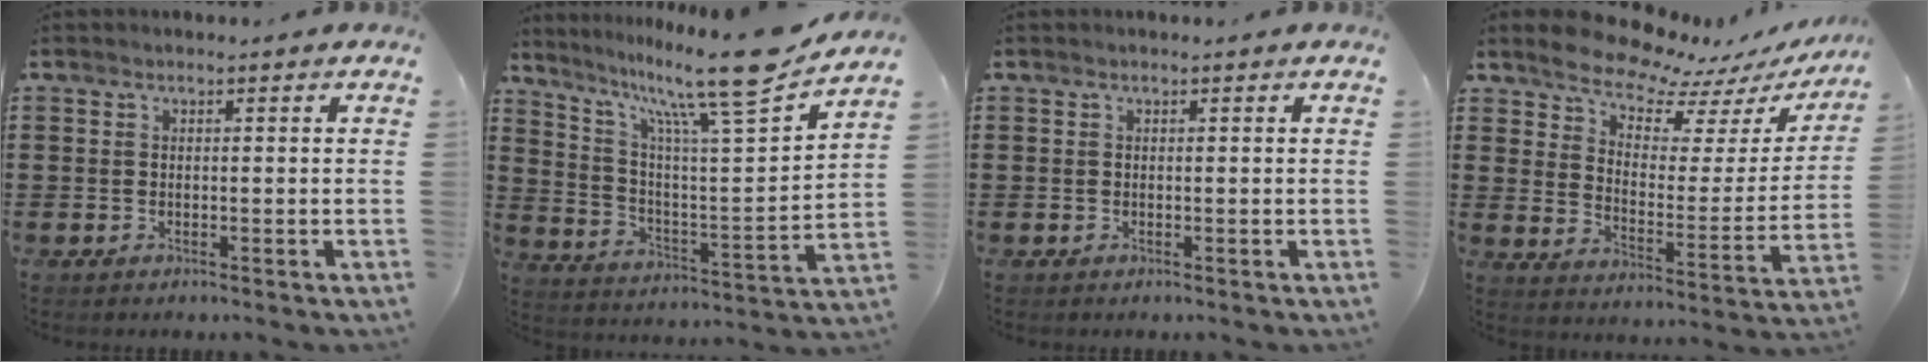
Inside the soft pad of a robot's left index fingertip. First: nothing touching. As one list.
[{"total": 15.6, "force": [12.4, 1.2, 9.5], "torque": [-0.180, -0.080, 0.193]}, {"total": 0.0}, {"total": 7.6, "force": [7.3, 1.6, 1.2], "torque": [-0.053, -0.067, 0.127]}]